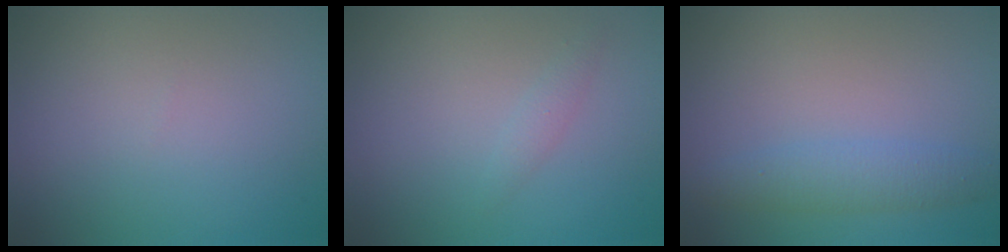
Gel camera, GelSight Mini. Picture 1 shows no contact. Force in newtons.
{"total": 0.9, "press": 0.9, "slide": 0.1}
{"total": 2.8, "press": 2.8, "slide": 0.0}